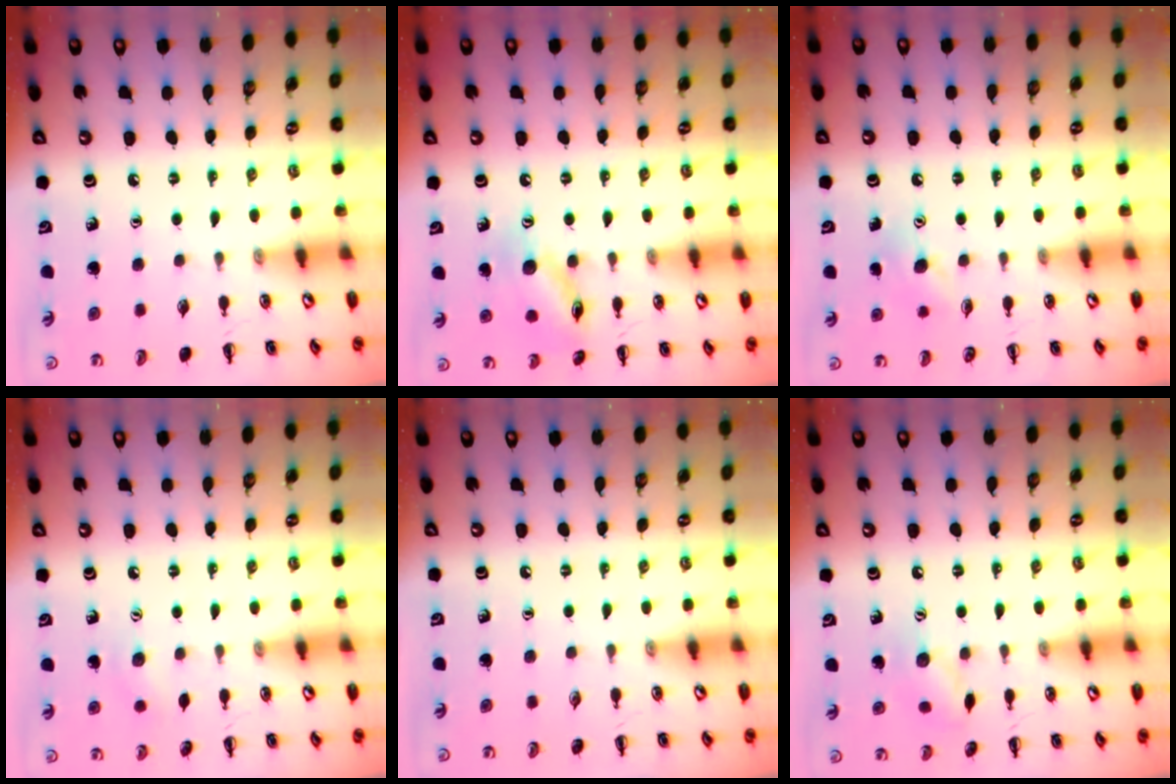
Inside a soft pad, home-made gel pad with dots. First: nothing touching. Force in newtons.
{"total": 11.7, "press": 11.7, "slide": 0.6}
{"total": 5.8, "press": 5.6, "slide": 1.5}
{"total": 6.6, "press": 6.5, "slide": 1.4}
{"total": 0.0}
{"total": 7.9, "press": 7.8, "slide": 1.0}